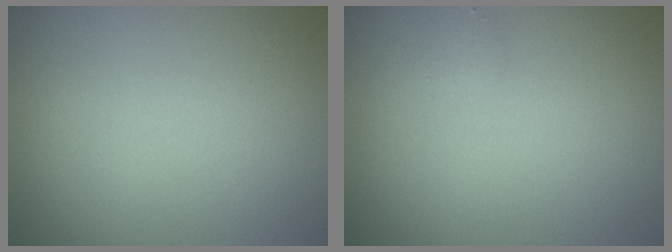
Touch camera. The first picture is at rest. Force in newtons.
{"total": 0.7, "press": 0.7, "slide": 0.1}